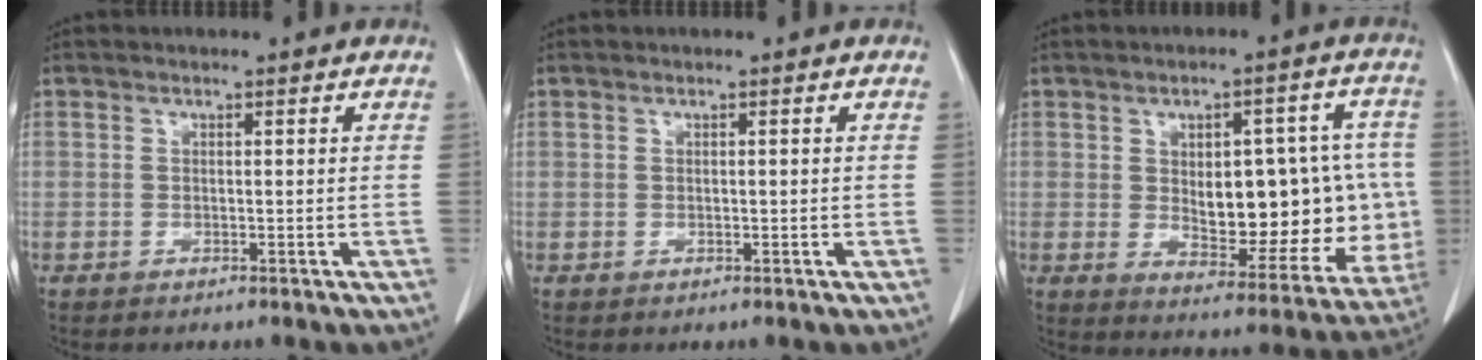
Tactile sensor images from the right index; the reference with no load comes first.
{"total": 0.6, "force": [0.0, 0.4, 0.5], "torque": [-0.013, 0.001, 0.001]}
{"total": 20.5, "force": [-0.2, 9.3, 18.3], "torque": [-0.229, 0.024, 0.026]}